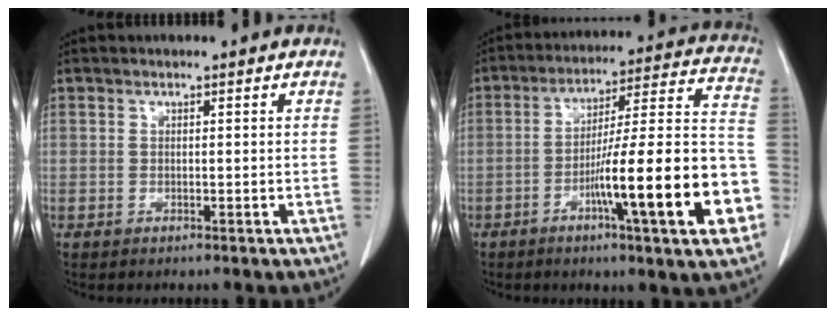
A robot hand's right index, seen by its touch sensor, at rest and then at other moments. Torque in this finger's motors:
{"motor_torque": [1.58, -0.56, 0.63, 0.16]}